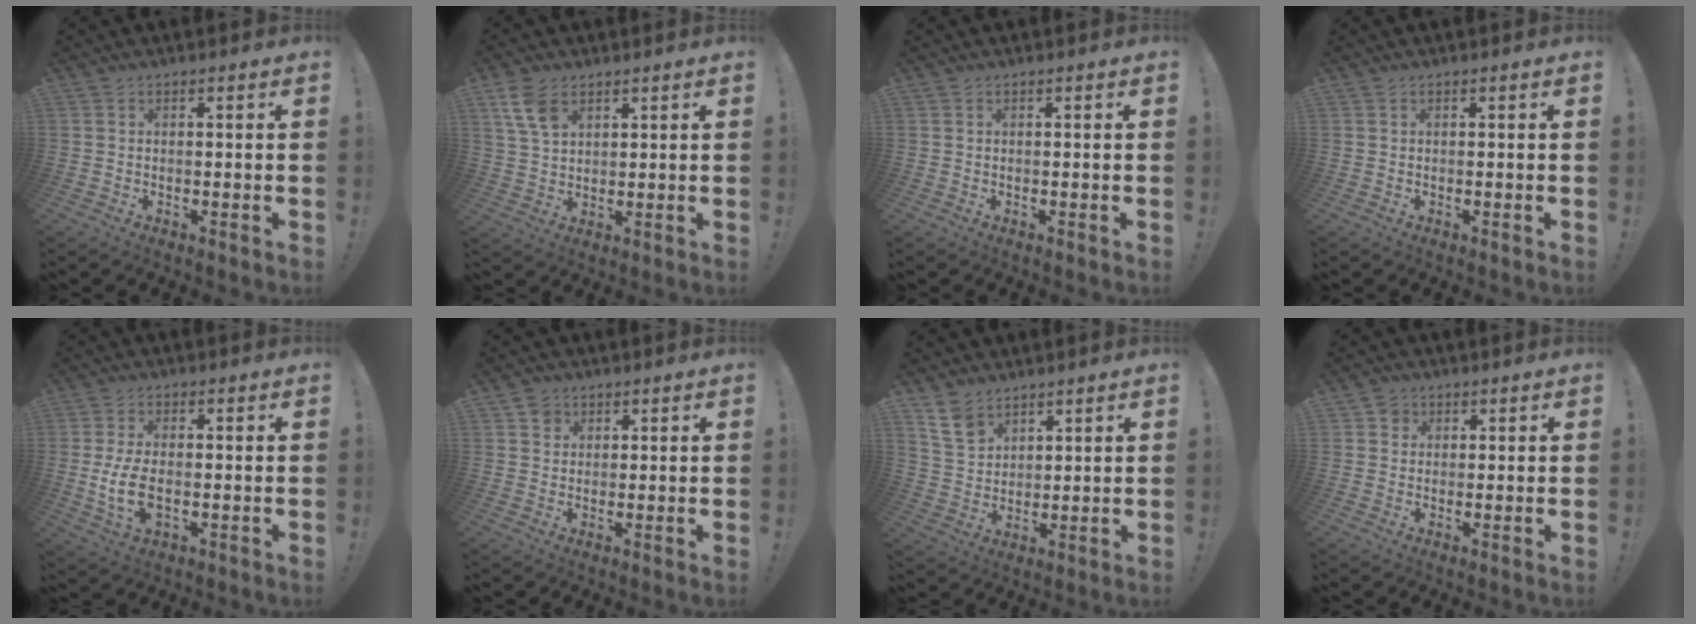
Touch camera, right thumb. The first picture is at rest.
{"total": 7.8, "force": [4.1, 4.5, 4.8], "torque": [-0.094, -0.013, 0.080]}
{"total": 0.0}
{"total": 0.0}
{"total": 8.7, "force": [-1.3, 4.4, 7.4], "torque": [-0.146, -0.014, -0.021]}
{"total": 3.0, "force": [1.5, 2.5, 0.4], "torque": [0.004, -0.007, 0.024]}
{"total": 8.8, "force": [6.3, 5.3, 3.1], "torque": [-0.057, -0.036, 0.125]}
{"total": 2.6, "force": [1.0, 2.3, 0.5], "torque": [-0.005, -0.001, 0.017]}